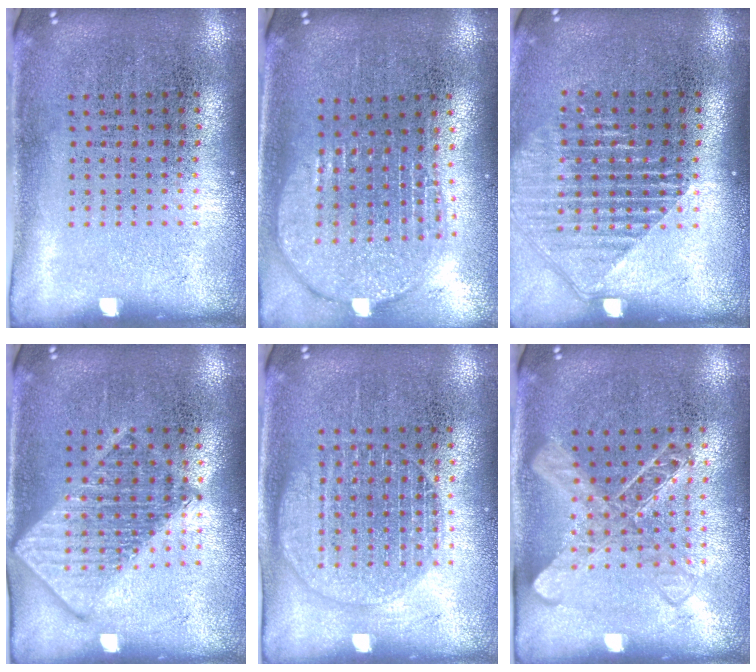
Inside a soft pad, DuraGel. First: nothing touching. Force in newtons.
{"total": 1.9, "press": 1.6, "slide": 1.0}
{"total": 1.7, "press": 1.5, "slide": 0.7}
{"total": 2.7, "press": 2.7, "slide": 0.3}
{"total": 1.4, "press": 1.4, "slide": 0.2}
{"total": 1.4, "press": 1.4, "slide": 0.4}